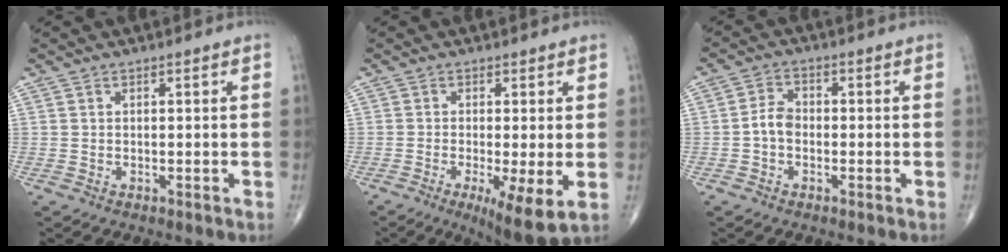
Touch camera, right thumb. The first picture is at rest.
{"total": 8.4, "force": [-2.2, 1.7, 8.0], "torque": [-0.132, -0.025, -0.036]}
{"total": 3.7, "force": [-0.9, 2.6, 2.4], "torque": [-0.038, 0.014, -0.026]}